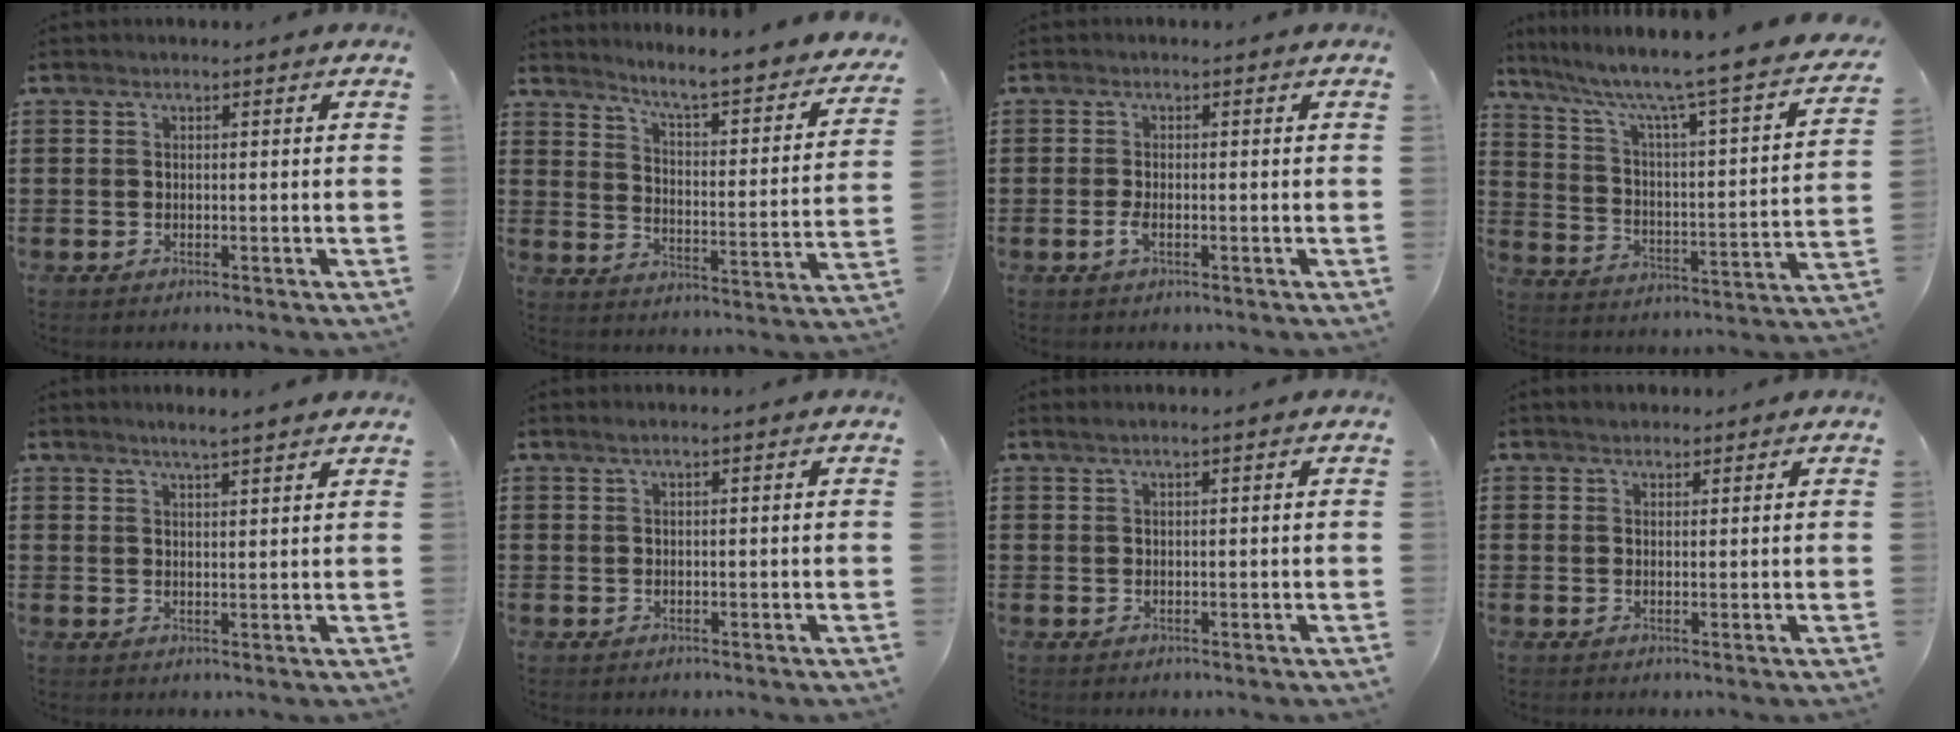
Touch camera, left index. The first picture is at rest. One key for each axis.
{"total": 5.2, "fx": 4.5, "fy": -0.4, "fz": 2.5, "tx": -0.063, "ty": -0.046, "tz": 0.063}
{"total": 1.9, "fx": -0.6, "fy": 0.6, "fz": 1.7, "tx": -0.047, "ty": -0.006, "tz": -0.015}
{"total": 6.4, "fx": 4.9, "fy": 0.0, "fz": 4.2, "tx": -0.104, "ty": -0.050, "tz": 0.067}
{"total": 2.6, "fx": 2.5, "fy": -0.4, "fz": 0.7, "tx": -0.020, "ty": -0.006, "tz": 0.046}
{"total": 0.8, "fx": 0.5, "fy": -0.1, "fz": 0.7, "tx": -0.012, "ty": 0.000, "tz": 0.010}
{"total": 1.1, "fx": 0.9, "fy": -0.1, "fz": 0.7, "tx": -0.013, "ty": 0.001, "tz": 0.016}
{"total": 1.5, "fx": 1.4, "fy": 0.6, "fz": 0.1, "tx": -0.004, "ty": 0.005, "tz": 0.028}